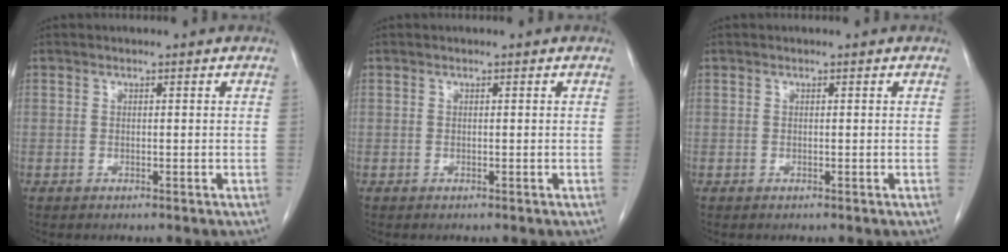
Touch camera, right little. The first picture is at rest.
{"total": 0.0}
{"total": 0.0}